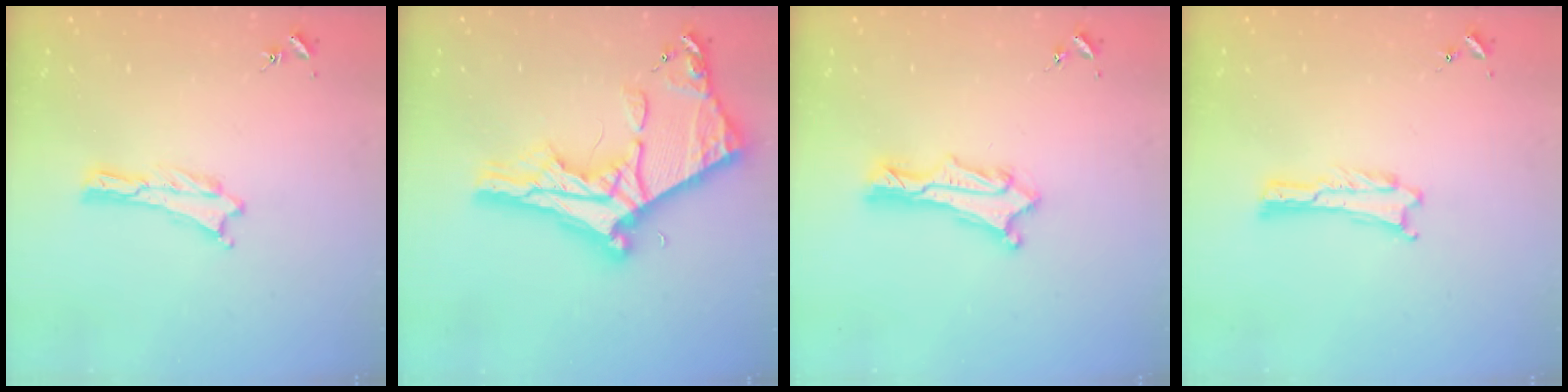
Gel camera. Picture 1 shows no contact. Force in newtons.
{"total": 13.1, "press": 13.0, "slide": 1.2}
{"total": 2.4, "press": 2.4, "slide": 0.3}
{"total": 0.0}